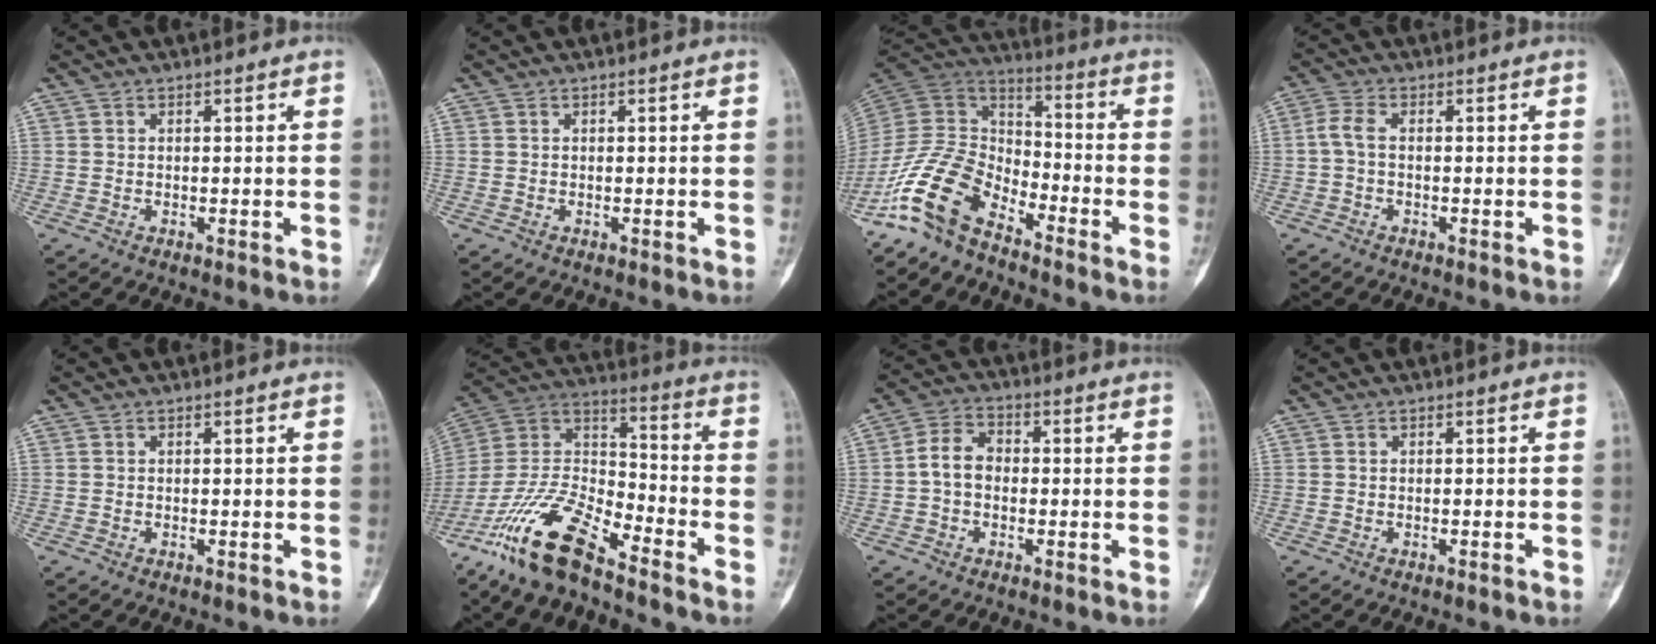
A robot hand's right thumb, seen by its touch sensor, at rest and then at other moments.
{"total": 0.0}
{"total": 13.3, "force": [-9.5, 6.4, 6.7], "torque": [-0.122, 0.083, -0.199]}
{"total": 3.1, "force": [-0.4, 1.6, 2.7], "torque": [-0.059, 0.012, -0.015]}
{"total": 0.0}
{"total": 17.7, "force": [-12.8, 5.4, 11.0], "torque": [-0.206, 0.072, -0.245]}
{"total": 6.2, "force": [-0.8, 4.6, 4.1], "torque": [-0.060, 0.024, -0.025]}
{"total": 0.0}